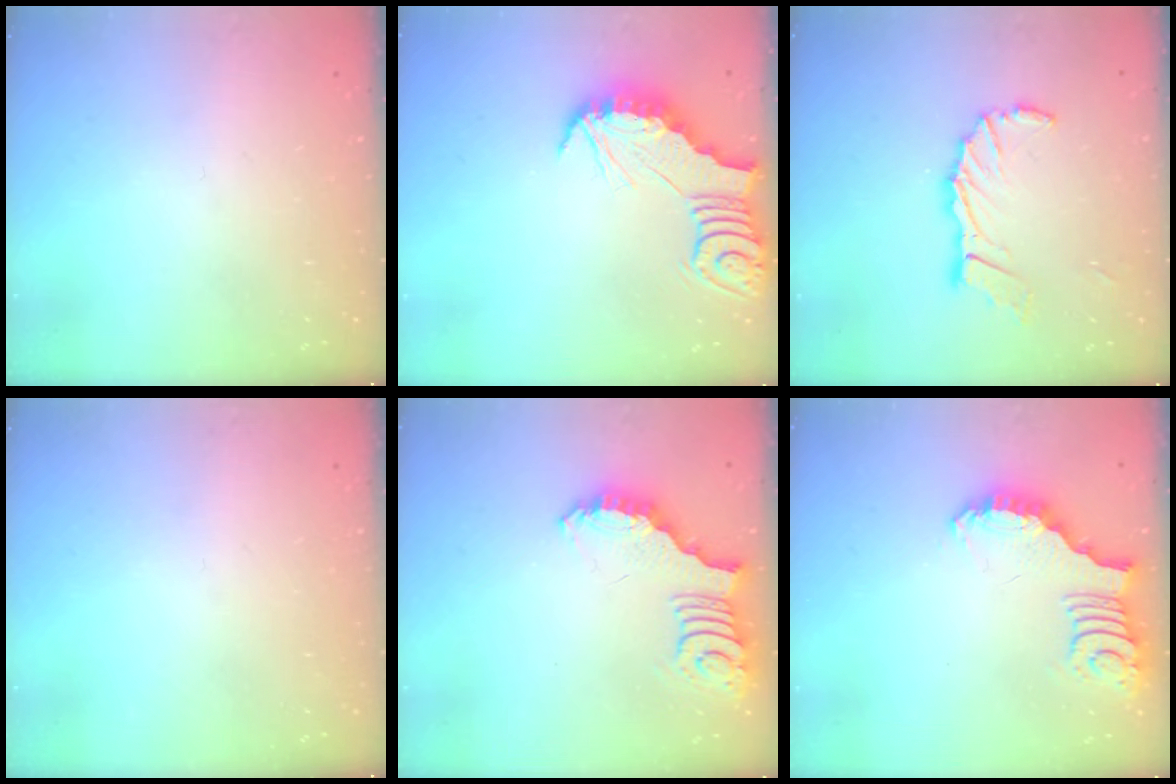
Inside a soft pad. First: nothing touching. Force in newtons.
{"total": 2.5, "press": 2.5, "slide": 0.2}
{"total": 10.9, "press": 10.7, "slide": 1.7}
{"total": 0.0}
{"total": 2.6, "press": 2.6, "slide": 0.5}
{"total": 2.7, "press": 2.7, "slide": 0.1}